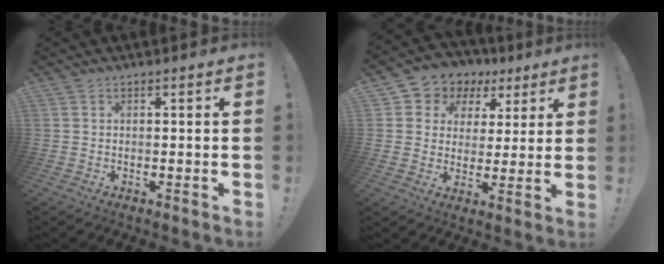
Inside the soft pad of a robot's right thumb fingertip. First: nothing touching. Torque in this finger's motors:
{"motor_torque": [-0.06, 0.10, -0.20, 0.36, 0.16]}